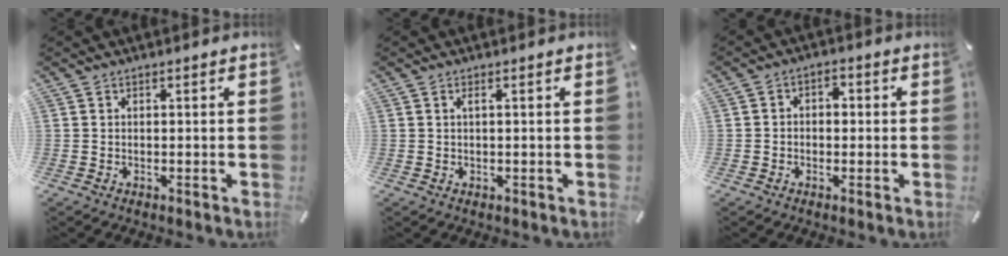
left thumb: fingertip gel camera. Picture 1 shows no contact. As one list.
[{"total": 1.1, "force": [0.4, 0.4, 1.0], "torque": [-0.021, 0.001, 0.005]}, {"total": 3.0, "force": [-1.1, 2.4, 1.4], "torque": [-0.018, 0.010, -0.027]}]